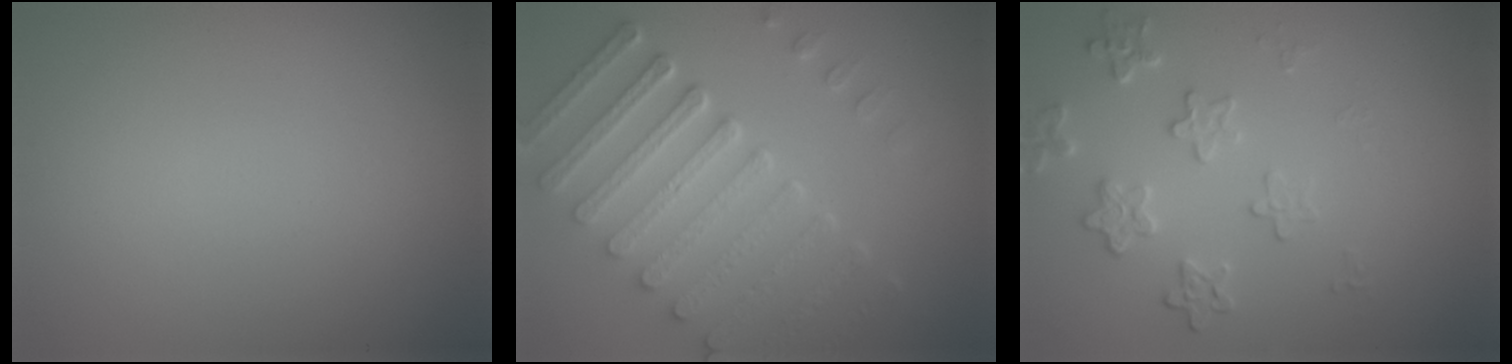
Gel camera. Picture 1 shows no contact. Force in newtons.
{"total": 7.5, "press": 5.6, "slide": 4.9}
{"total": 2.6, "press": 2.0, "slide": 1.7}